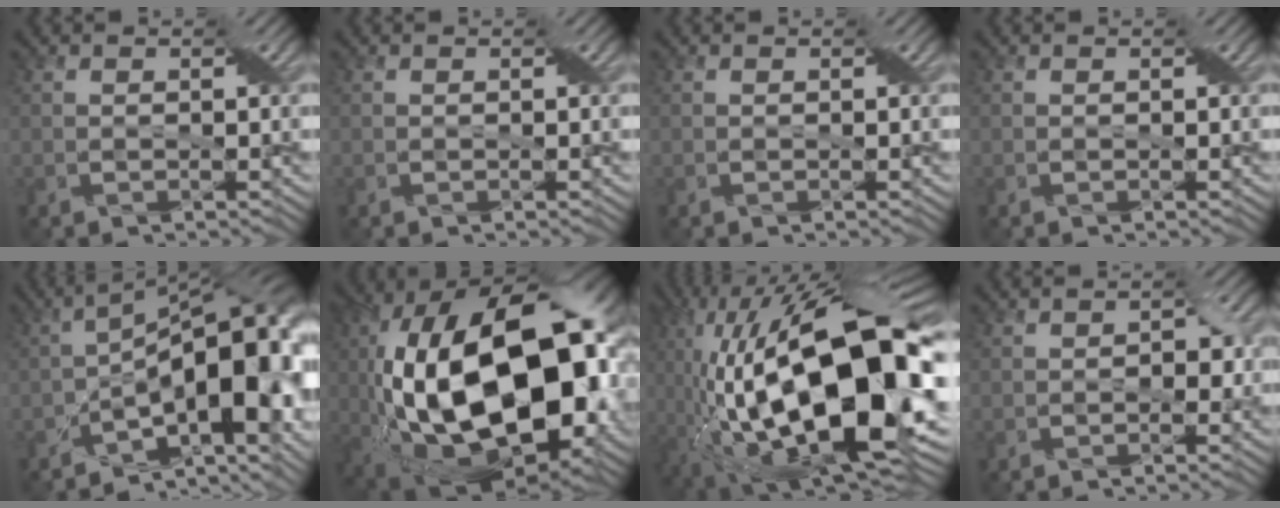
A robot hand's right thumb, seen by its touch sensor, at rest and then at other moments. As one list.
[{"total": 0.0}, {"total": 0.0}, {"total": 0.0}, {"total": 17.6, "force": [-5.2, 8.1, 14.7], "torque": [-0.188, -0.010, -0.081]}, {"total": 23.8, "force": [-1.2, 13.2, 19.7], "torque": [-0.411, -0.034, -0.008]}, {"total": 22.8, "force": [-2.9, 9.1, 20.8], "torque": [-0.370, 0.003, -0.058]}, {"total": 2.1, "force": [-0.2, 1.3, 1.7], "torque": [-0.023, 0.000, -0.005]}]